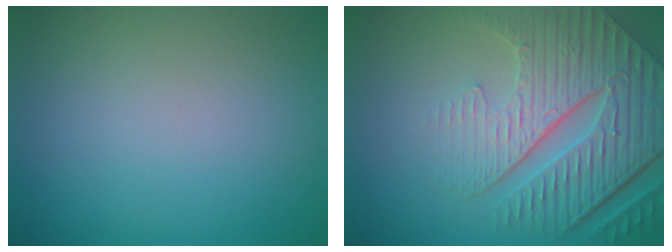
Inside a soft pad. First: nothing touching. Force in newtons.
{"total": 8.8, "press": 6.2, "slide": 6.3}